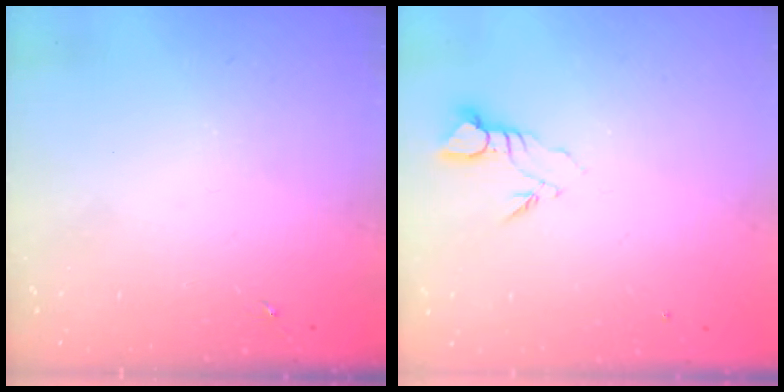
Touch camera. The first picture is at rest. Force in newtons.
{"total": 3.5, "press": 3.5, "slide": 0.2}